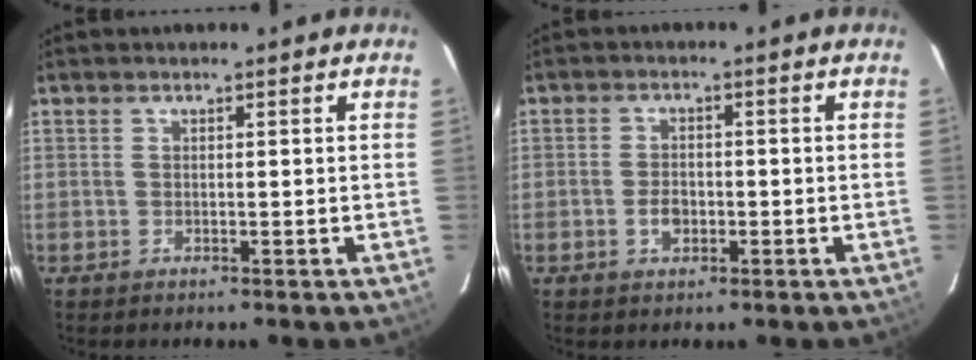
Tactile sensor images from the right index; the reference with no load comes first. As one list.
[{"total": 3.3, "force": [-1.1, 2.3, 2.1], "torque": [-0.041, 0.002, -0.017]}]